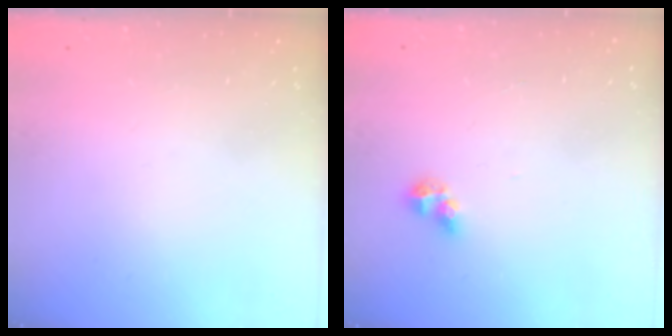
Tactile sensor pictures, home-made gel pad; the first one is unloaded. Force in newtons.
{"total": 4.7, "press": 4.7, "slide": 0.3}